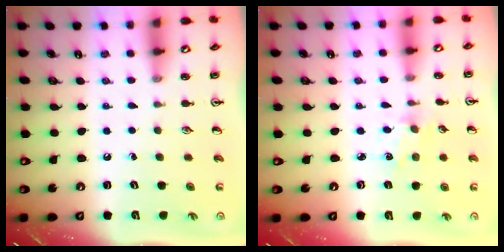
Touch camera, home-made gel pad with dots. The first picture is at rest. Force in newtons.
{"total": 1.0, "press": 1.0, "slide": 0.2}